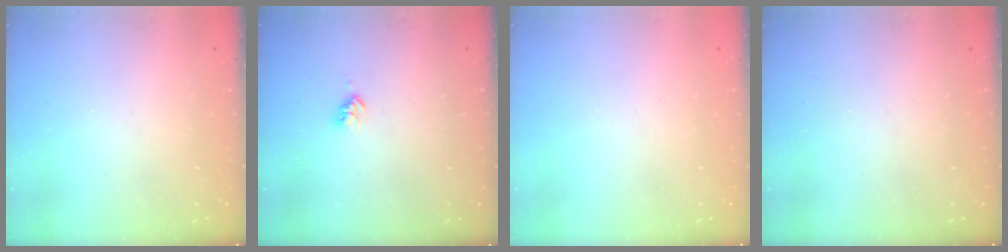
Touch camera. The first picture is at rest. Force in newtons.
{"total": 2.8, "press": 2.8, "slide": 0.2}
{"total": 0.0}
{"total": 0.0}